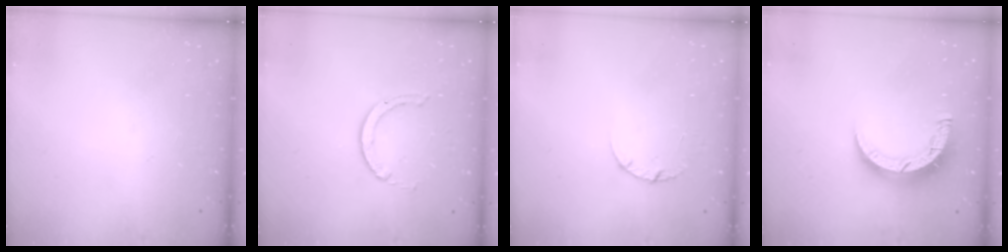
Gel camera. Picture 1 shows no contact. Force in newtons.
{"total": 1.5, "press": 1.5, "slide": 0.2}
{"total": 2.5, "press": 2.5, "slide": 0.3}
{"total": 7.9, "press": 7.9, "slide": 0.5}